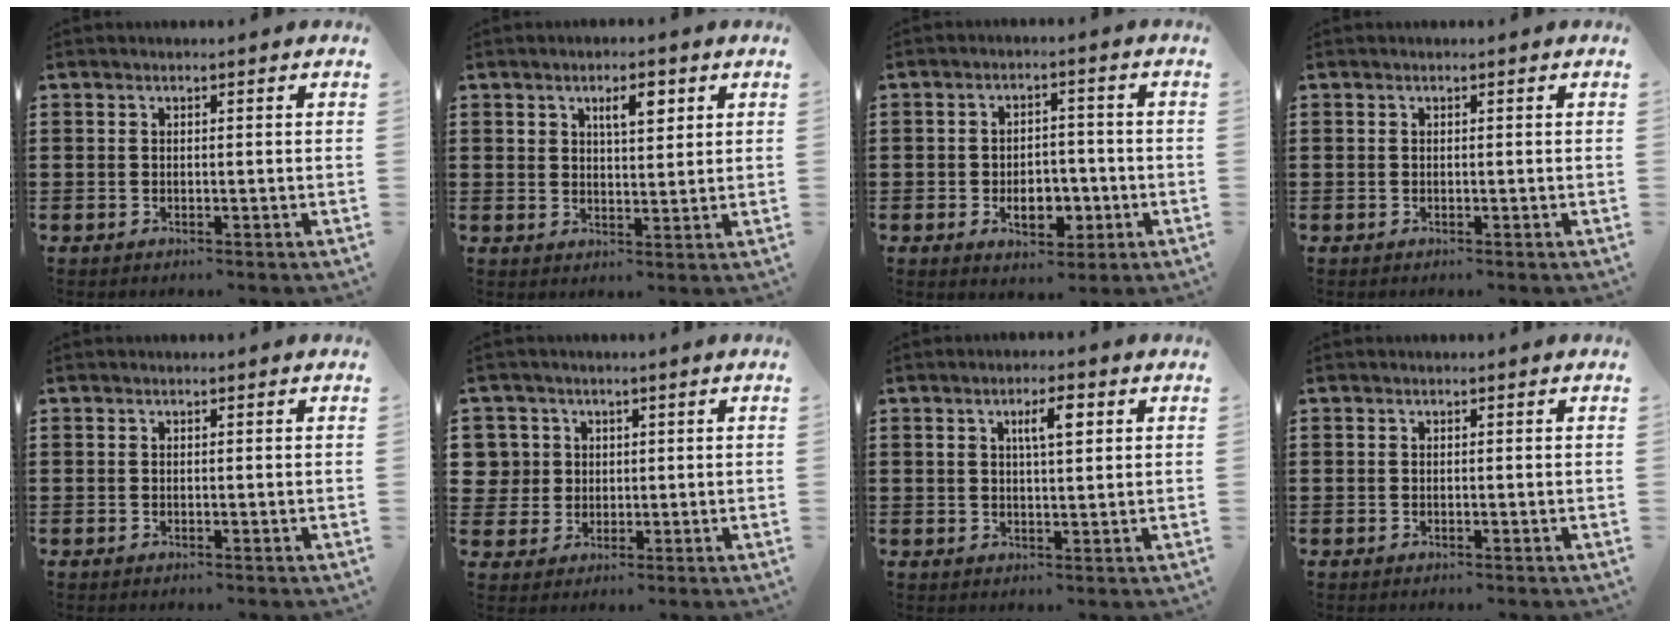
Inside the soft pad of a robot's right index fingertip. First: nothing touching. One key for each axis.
{"total": 4.3, "fx": 2.2, "fy": 1.8, "fz": 3.3, "tx": -0.046, "ty": -0.001, "tz": 0.031}
{"total": 6.2, "fx": -2.1, "fy": 3.9, "fz": 4.3, "tx": -0.059, "ty": 0.006, "tz": -0.039}
{"total": 0.0}
{"total": 0.0}
{"total": 4.5, "fx": 1.0, "fy": 4.4, "fz": 0.4, "tx": -0.037, "ty": 0.012, "tz": 0.016}
{"total": 4.4, "fx": 1.6, "fy": 1.2, "fz": 3.9, "tx": -0.065, "ty": 0.005, "tz": 0.020}
{"total": 0.0}